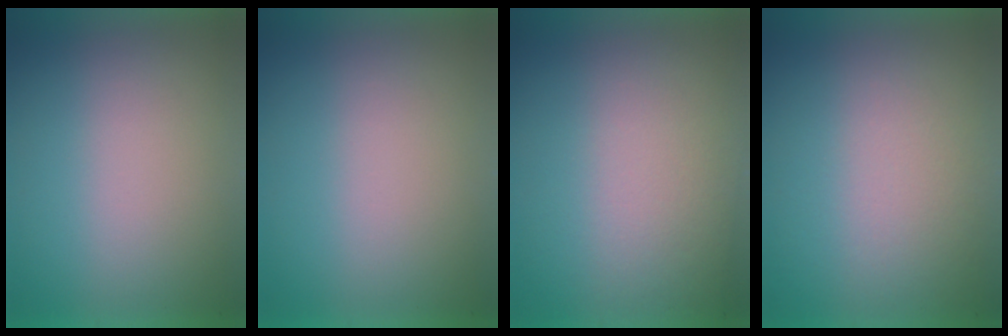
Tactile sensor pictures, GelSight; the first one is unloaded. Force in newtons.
{"total": 1.4}
{"total": 2.1}
{"total": 2.6}